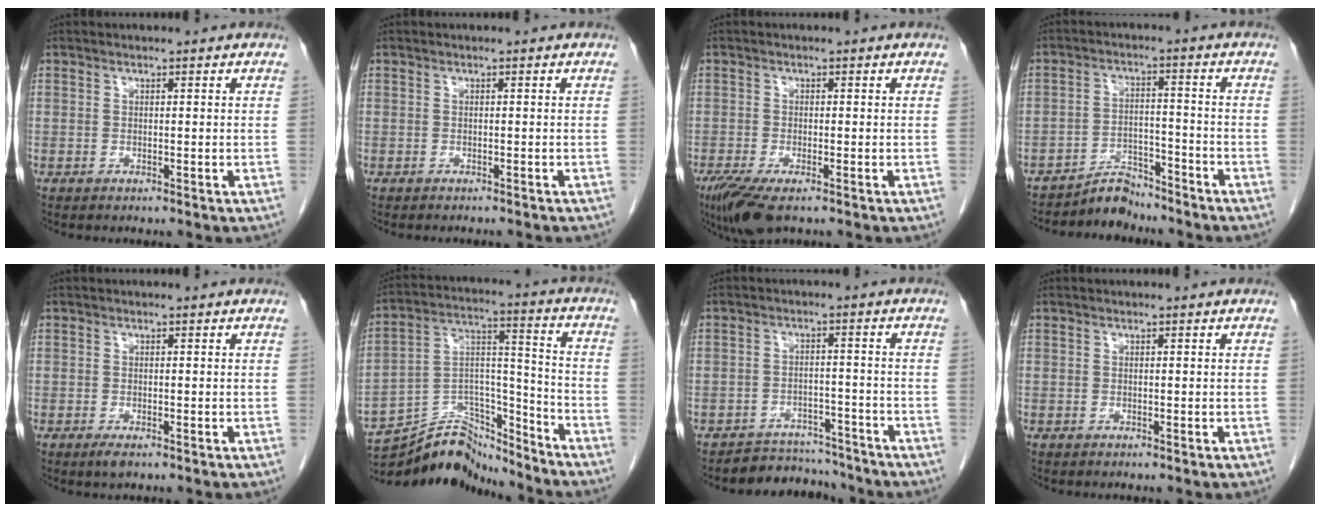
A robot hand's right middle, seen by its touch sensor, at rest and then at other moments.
{"total": 3.3, "force": [-3.1, 0.4, 1.2], "torque": [-0.019, -0.007, -0.037]}
{"total": 5.8, "force": [-3.7, 1.5, 4.2], "torque": [-0.079, -0.017, -0.063]}
{"total": 4.9, "force": [-4.7, 1.2, -0.1], "torque": [0.001, 0.004, -0.080]}
{"total": 1.4, "force": [-0.8, 0.5, 1.1], "torque": [-0.019, -0.003, -0.010]}
{"total": 15.8, "force": [-15.3, 2.7, 2.8], "torque": [-0.050, 0.042, -0.260]}
{"total": 6.5, "force": [-6.1, 2.1, -0.7], "torque": [0.018, 0.017, -0.090]}
{"total": 0.0}